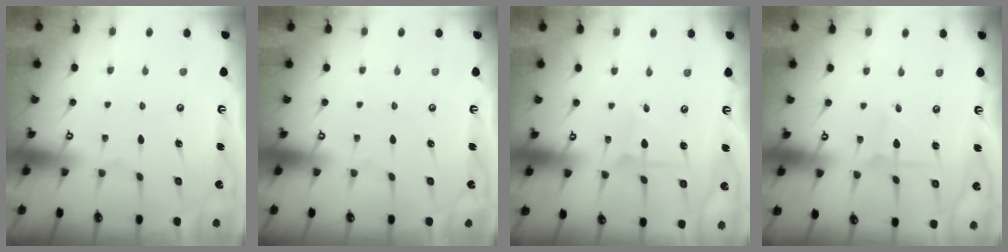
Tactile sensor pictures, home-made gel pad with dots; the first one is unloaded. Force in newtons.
{"total": 0.0}
{"total": 2.9, "press": 2.9, "slide": 0.1}
{"total": 2.2, "press": 2.2, "slide": 0.2}